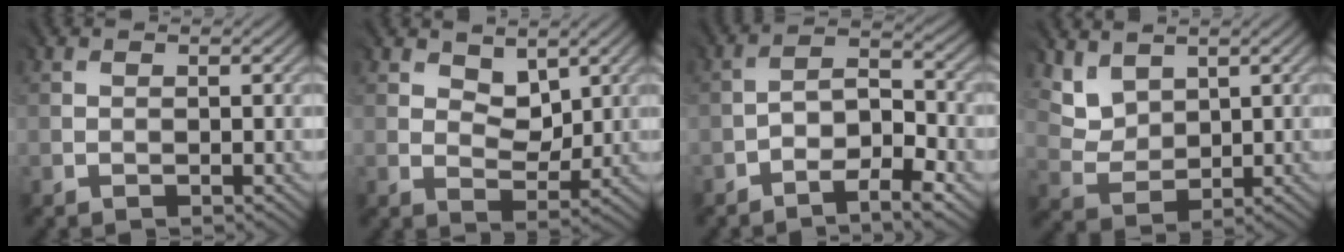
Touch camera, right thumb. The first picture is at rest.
{"total": 4.5, "force": [2.8, 2.8, 2.2], "torque": [-0.039, -0.009, 0.041]}
{"total": 6.9, "force": [-4.4, 2.3, 4.7], "torque": [-0.069, 0.003, -0.080]}
{"total": 4.8, "force": [3.5, 3.0, 1.5], "torque": [-0.057, -0.015, 0.085]}